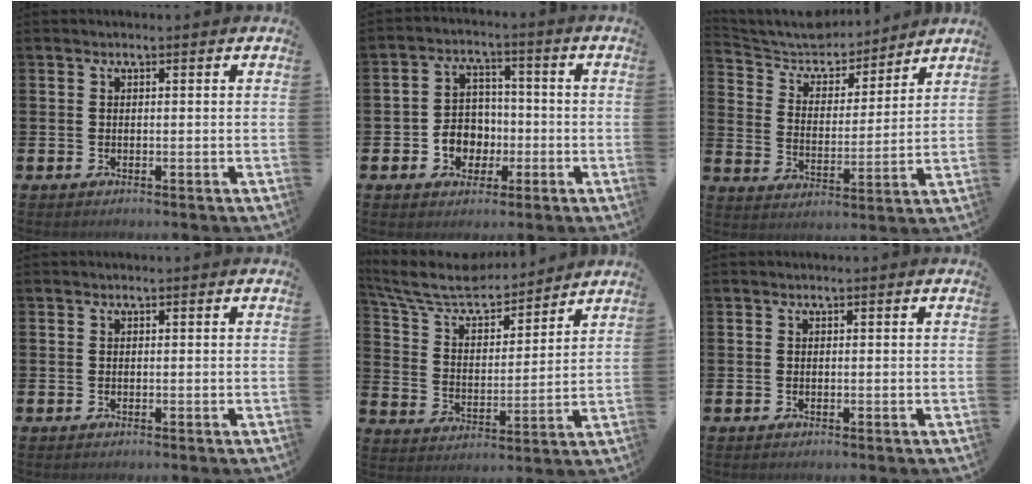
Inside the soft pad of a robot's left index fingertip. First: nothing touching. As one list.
[{"total": 4.9, "force": [-1.7, 4.4, 1.5], "torque": [-0.026, 0.006, -0.039]}, {"total": 6.6, "force": [6.2, 2.1, 1.0], "torque": [-0.050, -0.053, 0.107]}, {"total": 0.0}, {"total": 8.2, "force": [7.3, 2.4, 2.8], "torque": [-0.096, -0.049, 0.126]}, {"total": 0.0}]